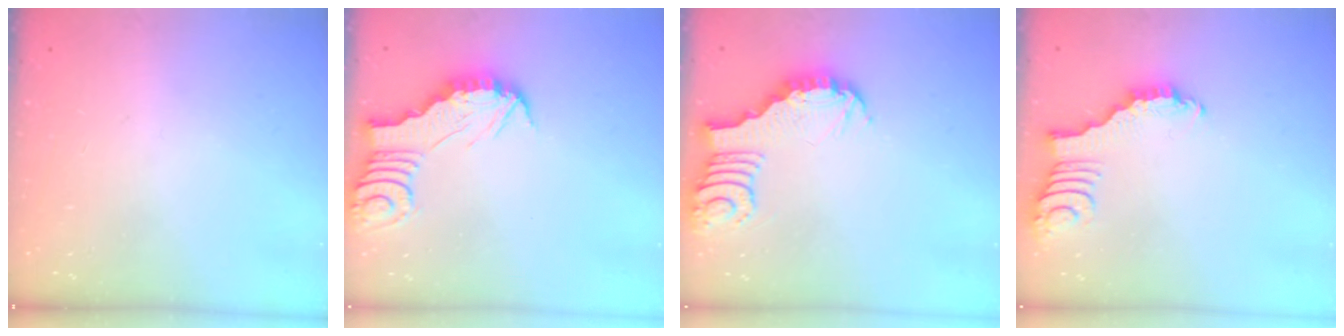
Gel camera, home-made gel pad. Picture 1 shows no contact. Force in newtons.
{"total": 3.0, "press": 3.0, "slide": 0.3}
{"total": 3.7, "press": 3.7, "slide": 0.1}
{"total": 2.9, "press": 2.8, "slide": 0.4}